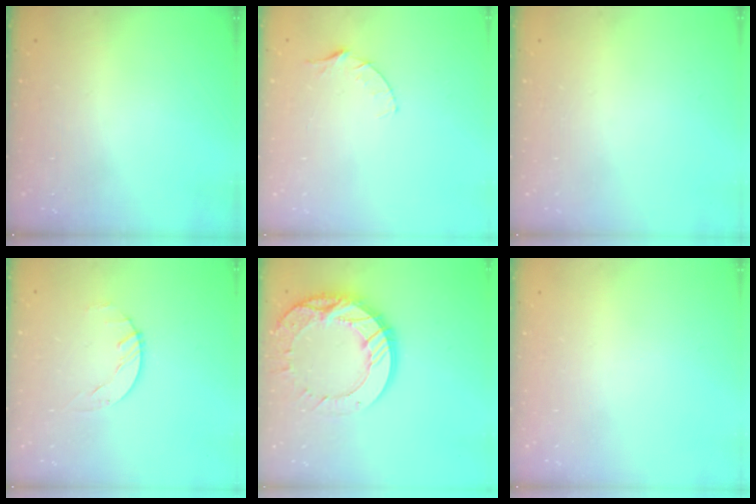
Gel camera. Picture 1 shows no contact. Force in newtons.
{"total": 4.1, "press": 4.0, "slide": 0.4}
{"total": 0.0}
{"total": 1.5, "press": 1.5, "slide": 0.2}
{"total": 17.7, "press": 17.6, "slide": 1.5}
{"total": 0.0}